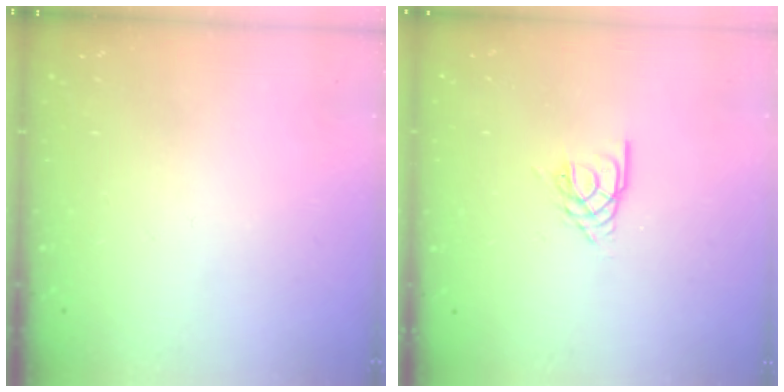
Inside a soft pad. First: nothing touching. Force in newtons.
{"total": 2.5, "press": 2.4, "slide": 0.4}